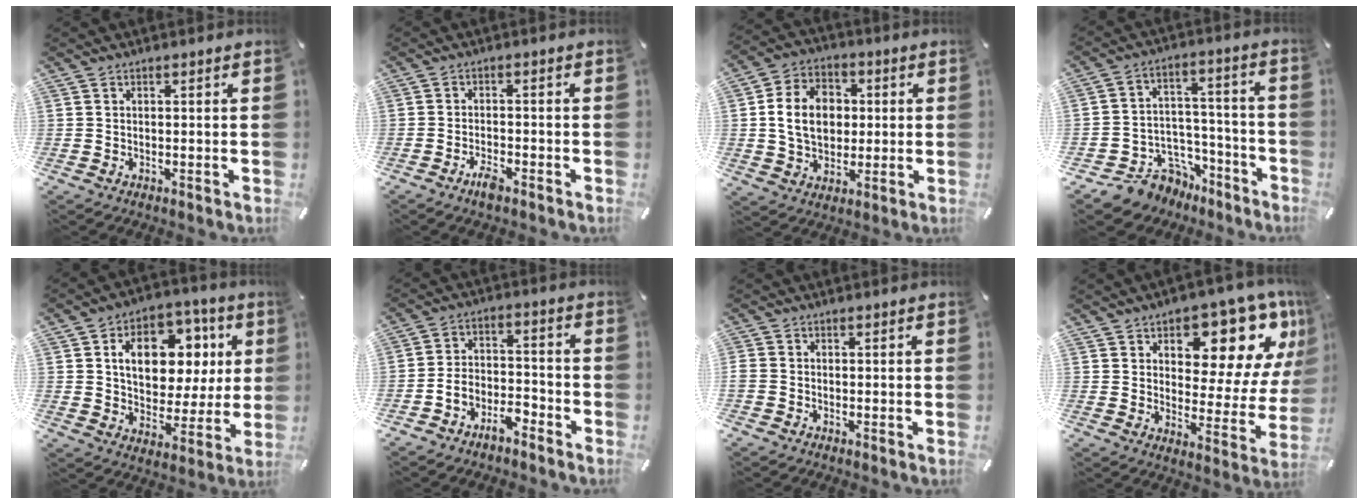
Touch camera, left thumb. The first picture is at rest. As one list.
[{"total": 3.4, "force": [-2.6, 1.1, 2.0], "torque": [-0.052, 0.003, -0.053]}, {"total": 12.1, "force": [0.7, 9.8, 7.1], "torque": [-0.141, 0.019, 0.014]}, {"total": 10.6, "force": [-6.5, 8.0, 2.5], "torque": [-0.047, 0.036, -0.106]}, {"total": 15.7, "force": [4.9, 11.4, 9.7], "torque": [-0.145, -0.012, 0.090]}, {"total": 6.7, "force": [-5.5, 3.3, 2.1], "torque": [-0.037, 0.028, -0.106]}, {"total": 1.3, "force": [-0.6, 1.1, 0.4], "torque": [-0.005, 0.004, -0.012]}, {"total": 15.7, "force": [10.3, 8.1, 8.7], "torque": [-0.102, -0.082, 0.169]}]